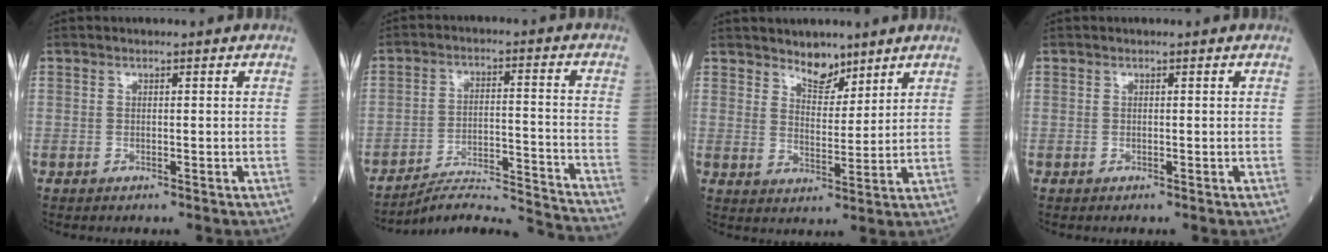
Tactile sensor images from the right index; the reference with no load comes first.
{"total": 7.5, "force": [-7.4, -1.1, 0.4], "torque": [-0.007, 0.000, -0.114]}
{"total": 4.7, "force": [4.0, 1.8, 1.7], "torque": [-0.028, -0.007, 0.072]}
{"total": 0.0}